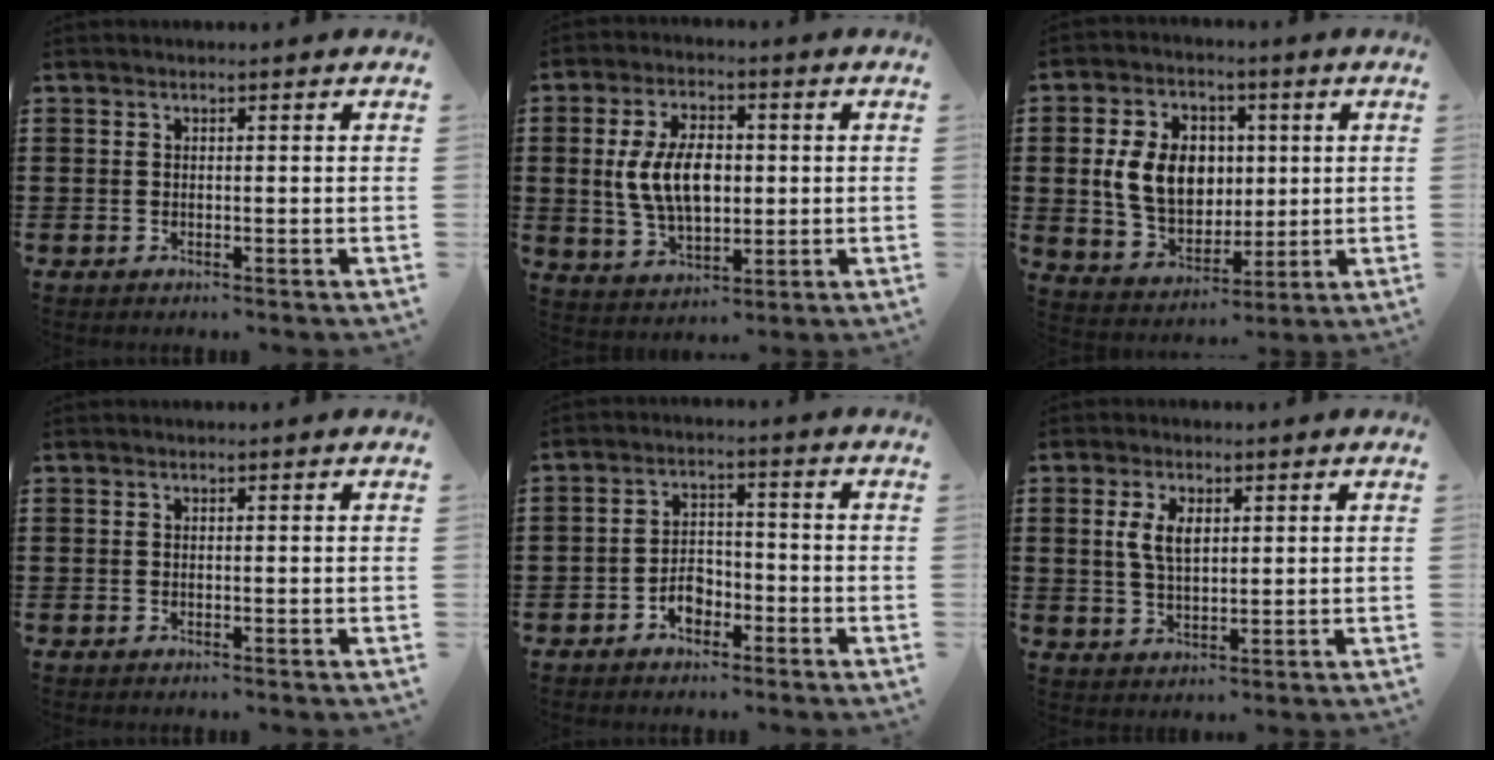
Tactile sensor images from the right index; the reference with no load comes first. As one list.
[{"total": 9.0, "force": [0.4, 5.2, 7.3], "torque": [-0.155, 0.007, 0.002]}, {"total": 10.0, "force": [1.1, 7.6, 6.4], "torque": [-0.140, 0.016, 0.018]}, {"total": 0.0}, {"total": 3.8, "force": [-2.3, 2.3, 2.0], "torque": [-0.040, 0.004, -0.044]}, {"total": 4.8, "force": [1.2, 2.4, 3.9], "torque": [-0.083, 0.010, 0.019]}]